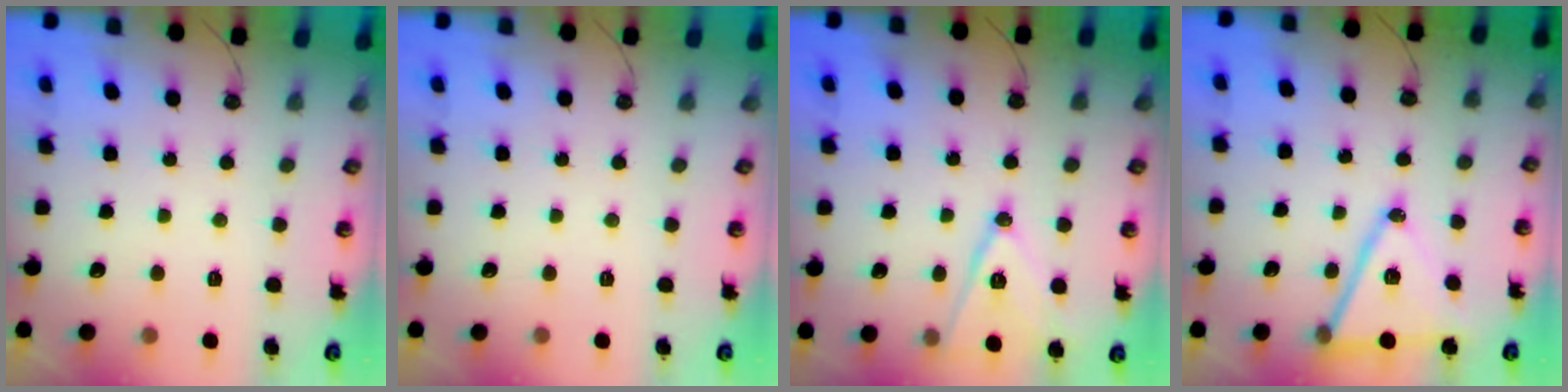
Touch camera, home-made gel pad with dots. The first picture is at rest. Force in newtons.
{"total": 0.0}
{"total": 13.4, "press": 13.0, "slide": 3.4}
{"total": 15.1, "press": 14.6, "slide": 3.8}